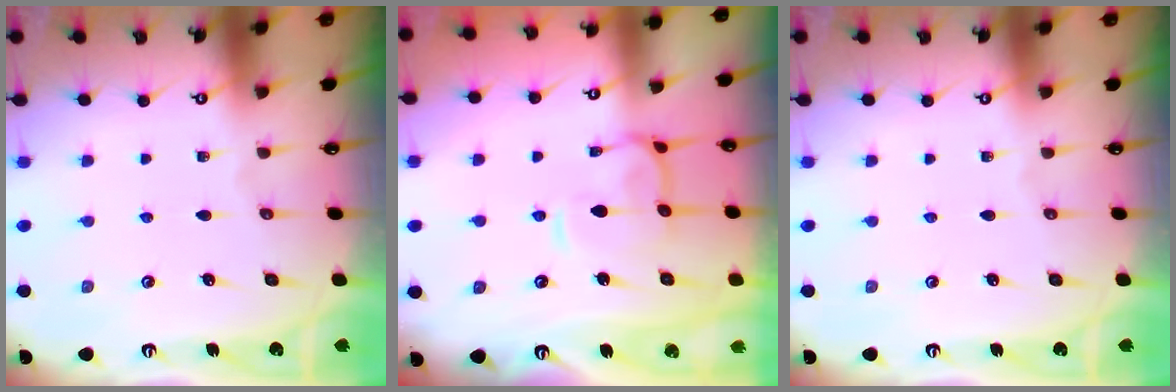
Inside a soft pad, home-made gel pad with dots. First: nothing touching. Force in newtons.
{"total": 3.5, "press": 3.4, "slide": 0.9}
{"total": 0.0}